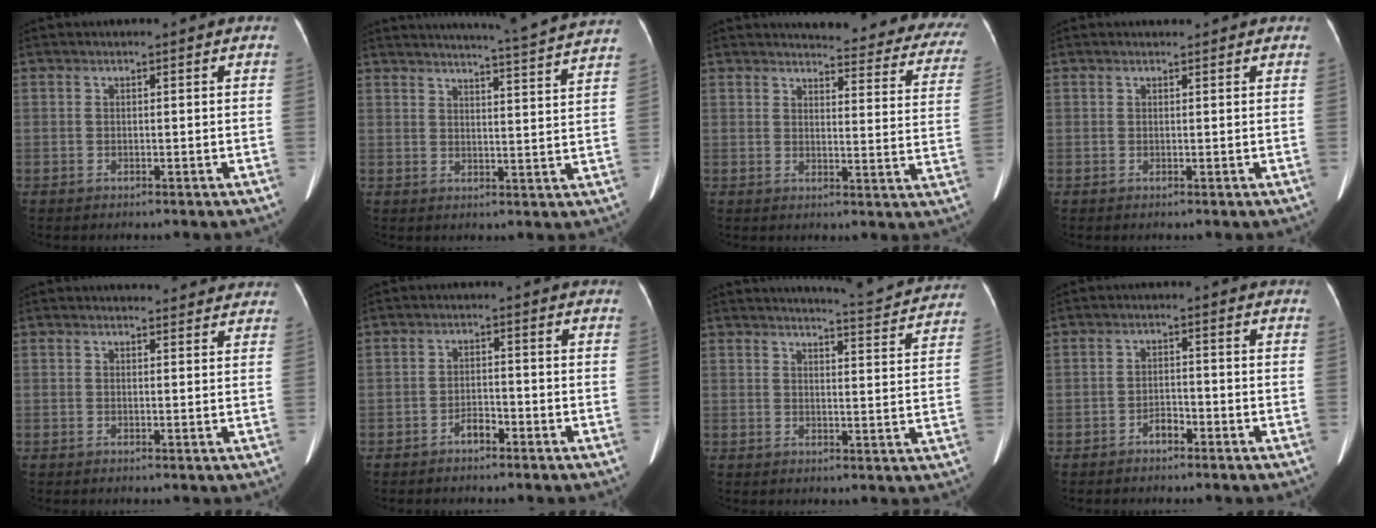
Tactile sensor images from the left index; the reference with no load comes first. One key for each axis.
{"total": 17.2, "fx": 16.2, "fy": -1.6, "fz": 5.5, "tx": -0.095, "ty": -0.054, "tz": 0.189}
{"total": 22.6, "fx": 21.2, "fy": 4.1, "fz": 6.6, "tx": -0.056, "ty": -0.098, "tz": 0.215}
{"total": 1.0, "fx": 0.9, "fy": 0.4, "fz": 0.2, "tx": -0.011, "ty": 0.006, "tz": 0.014}
{"total": 6.1, "fx": 5.9, "fy": 1.3, "fz": 1.2, "tx": -0.006, "ty": 0.005, "tz": 0.053}
{"total": 2.2, "fx": -1.7, "fy": 0.8, "fz": 1.1, "tx": -0.020, "ty": 0.002, "tz": -0.029}
{"total": 10.4, "fx": 10.3, "fy": -0.5, "fz": 1.7, "tx": -0.029, "ty": -0.028, "tz": 0.115}
{"total": 2.0, "fx": -1.6, "fy": 0.8, "fz": 1.0, "tx": -0.016, "ty": 0.003, "tz": -0.026}